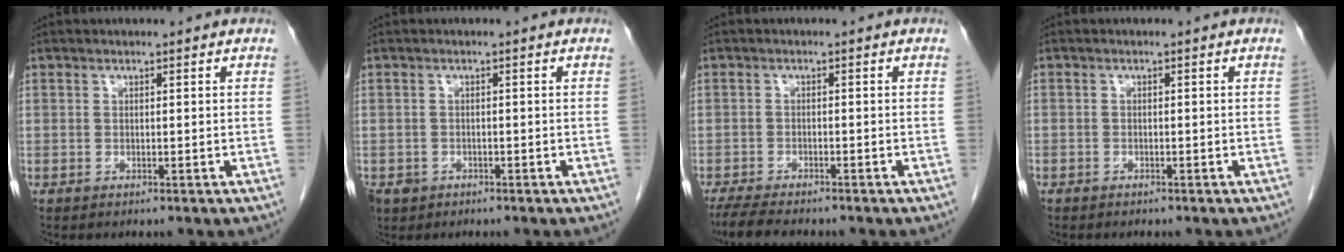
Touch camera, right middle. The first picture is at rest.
{"total": 2.9, "force": [-1.7, 2.3, 0.5], "torque": [-0.010, 0.003, -0.026]}
{"total": 6.8, "force": [-5.8, 1.1, 3.3], "torque": [-0.059, -0.018, -0.096]}
{"total": 0.9, "force": [-0.7, 0.6, 0.1], "torque": [-0.009, 0.002, -0.013]}